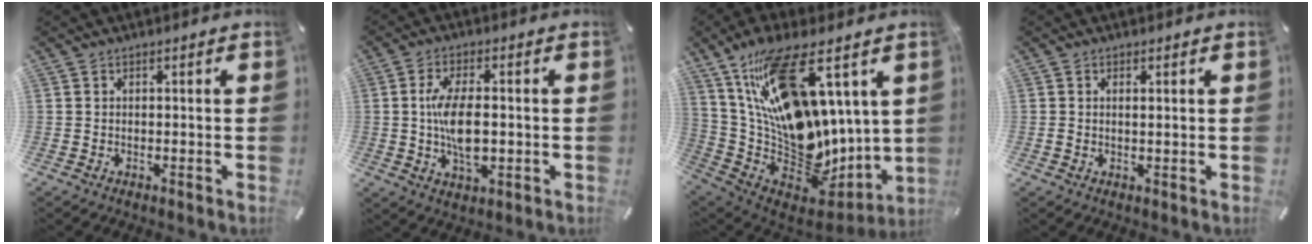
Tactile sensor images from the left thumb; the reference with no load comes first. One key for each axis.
{"total": 9.7, "fx": -0.3, "fy": 4.6, "fz": 8.5, "tx": -0.181, "ty": 0.000, "tz": -0.008}
{"total": 22.4, "fx": 9.1, "fy": 10.4, "fz": 17.6, "tx": -0.330, "ty": -0.090, "tz": 0.163}
{"total": 1.3, "fx": 0.3, "fy": 0.3, "fz": 1.2, "tx": -0.023, "ty": -0.001, "tz": 0.005}